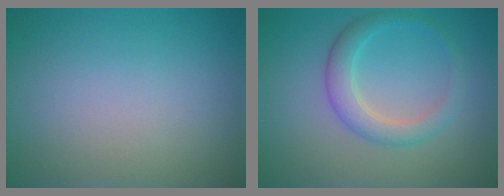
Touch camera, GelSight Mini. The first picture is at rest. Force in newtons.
{"total": 3.0, "press": 3.0, "slide": 0.1}